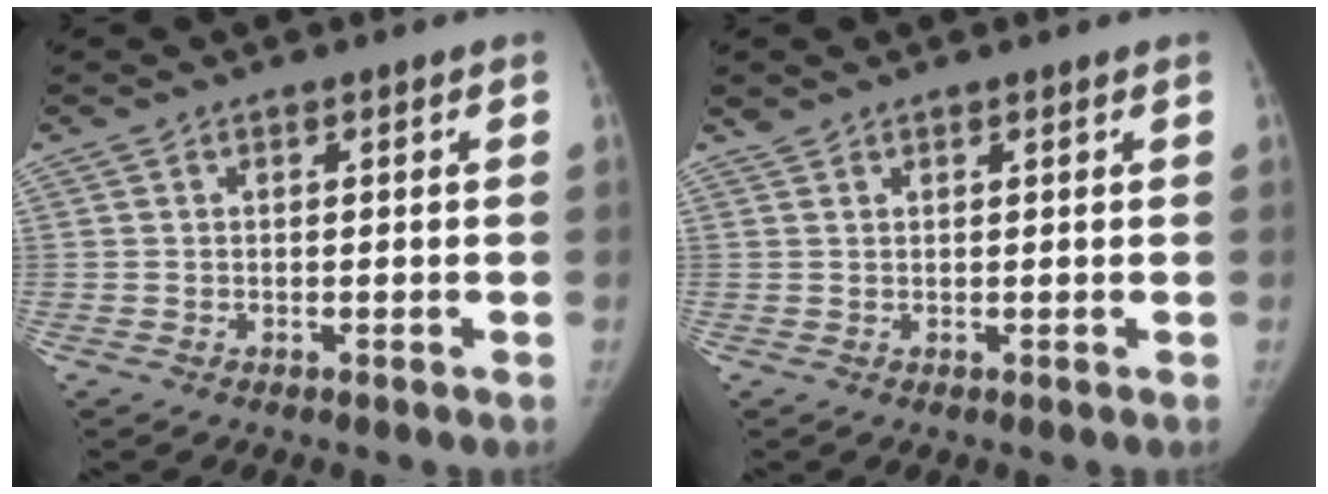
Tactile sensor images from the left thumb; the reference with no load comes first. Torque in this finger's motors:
{"motor_torque": [0.09, -0.08, 0.04, -0.62, -0.04]}